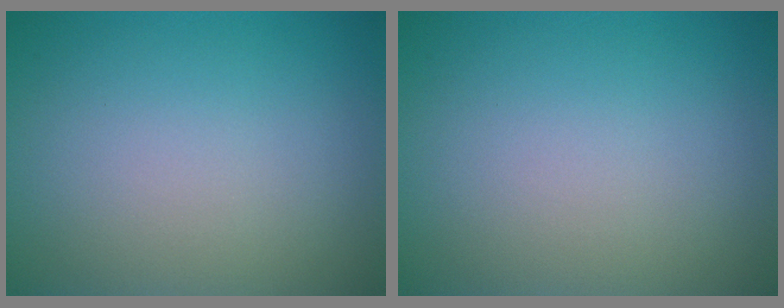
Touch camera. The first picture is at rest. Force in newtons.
{"total": 0.0}